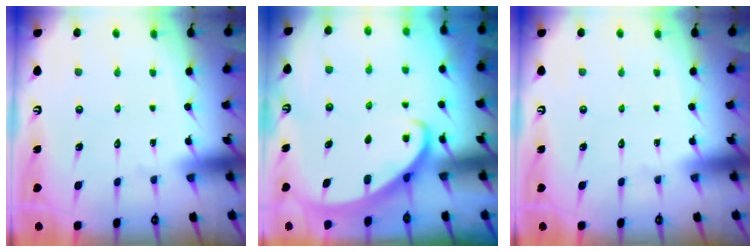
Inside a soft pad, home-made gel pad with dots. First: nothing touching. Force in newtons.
{"total": 2.4, "press": 2.4, "slide": 0.2}
{"total": 0.0}